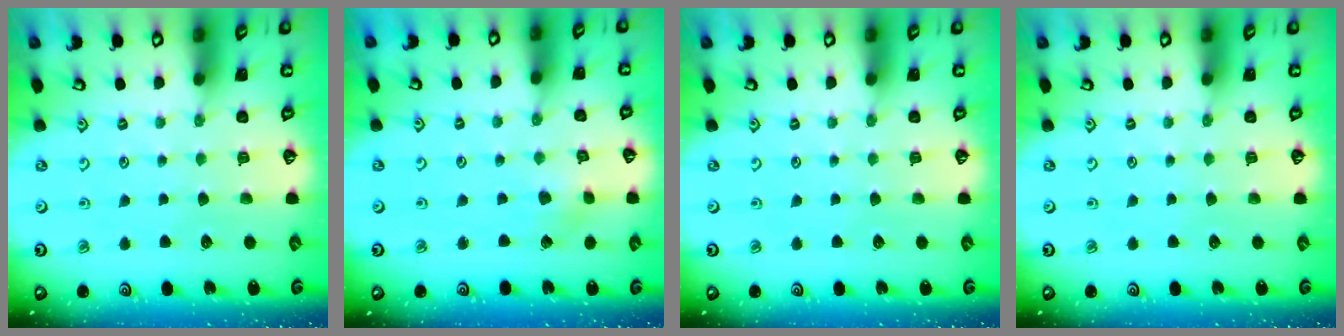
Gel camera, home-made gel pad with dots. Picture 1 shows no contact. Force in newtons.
{"total": 2.3, "press": 2.3, "slide": 0.6}
{"total": 0.0}
{"total": 0.0}